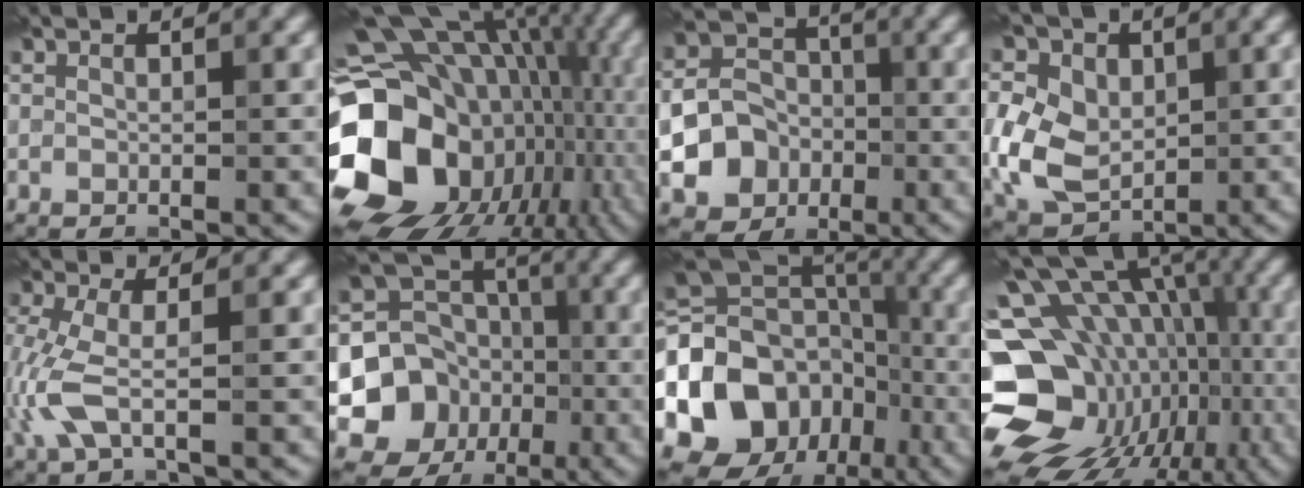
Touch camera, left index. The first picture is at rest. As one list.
[{"total": 20.5, "force": [-2.6, 16.4, 12.1], "torque": [-0.237, -0.017, -0.031]}, {"total": 11.1, "force": [-3.7, 9.8, 3.6], "torque": [-0.064, -0.027, -0.082]}, {"total": 9.3, "force": [1.1, 7.2, 5.9], "torque": [-0.128, 0.016, 0.003]}, {"total": 4.0, "force": [-0.7, 1.2, 3.7], "torque": [-0.111, -0.008, -0.019]}, {"total": 8.8, "force": [-1.8, 7.9, 3.3], "torque": [-0.070, -0.004, -0.036]}, {"total": 18.4, "force": [-5.5, 15.1, 8.9], "torque": [-0.193, 0.004, -0.109]}, {"total": 19.8, "force": [-5.0, 15.7, 11.0], "torque": [-0.175, 0.011, -0.073]}]